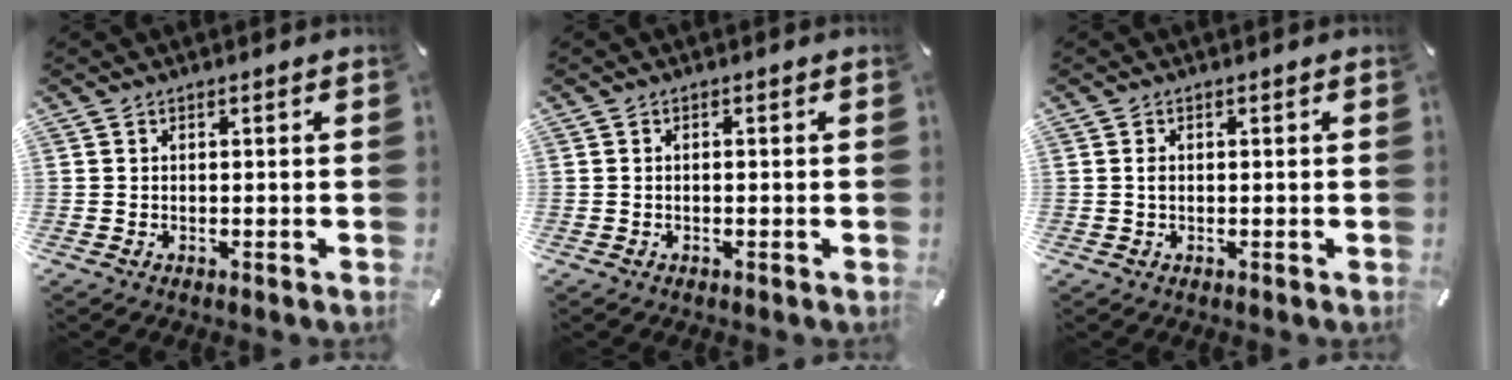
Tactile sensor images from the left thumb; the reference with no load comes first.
{"total": 0.6, "force": [-0.2, 0.1, 0.5], "torque": [-0.009, -0.002, -0.004]}
{"total": 1.0, "force": [0.1, 0.6, 0.8], "torque": [-0.017, 0.002, 0.000]}